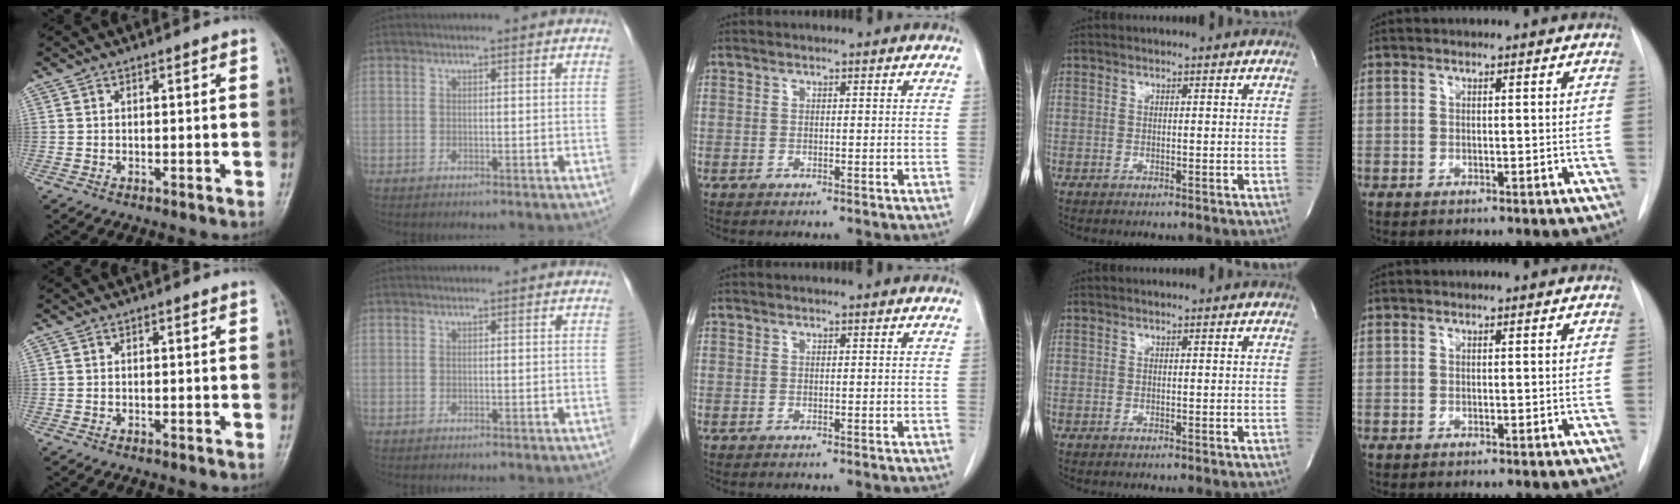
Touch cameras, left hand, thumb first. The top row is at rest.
{}